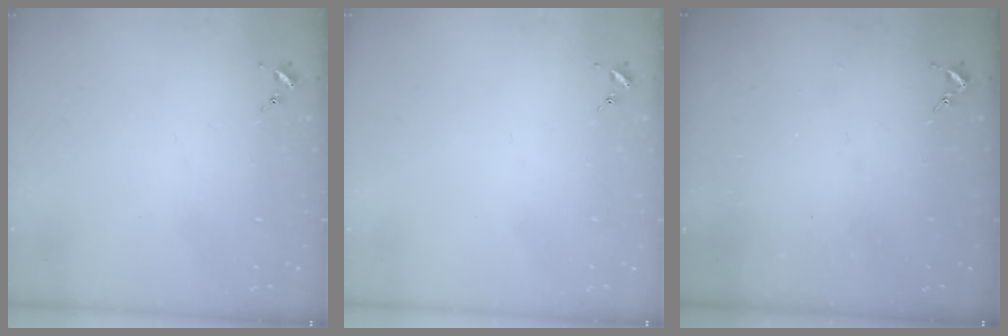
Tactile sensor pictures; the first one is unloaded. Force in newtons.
{"total": 0.0}
{"total": 2.6, "press": 2.5, "slide": 0.3}